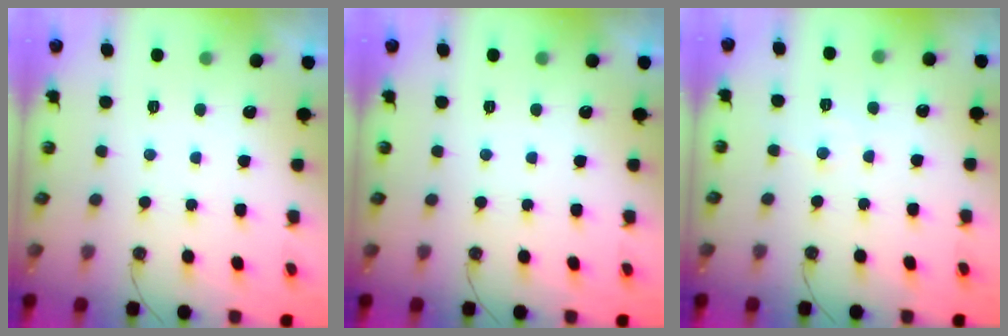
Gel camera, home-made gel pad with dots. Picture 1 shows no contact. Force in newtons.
{"total": 0.0}
{"total": 5.9, "press": 5.8, "slide": 0.6}